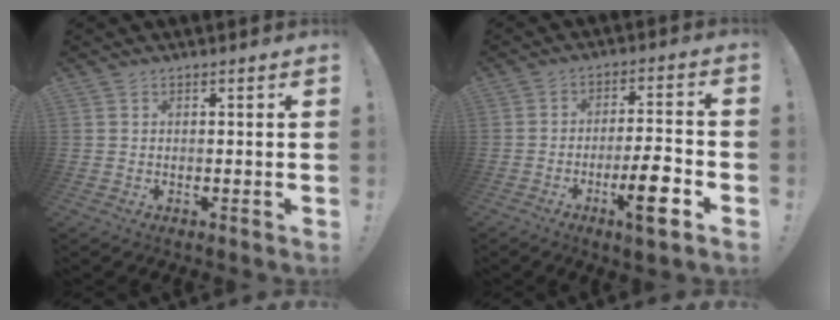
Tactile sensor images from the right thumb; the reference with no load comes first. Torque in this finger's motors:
{"motor_torque": [2.20, 1.66, 0.80, -1.97, 0.49]}